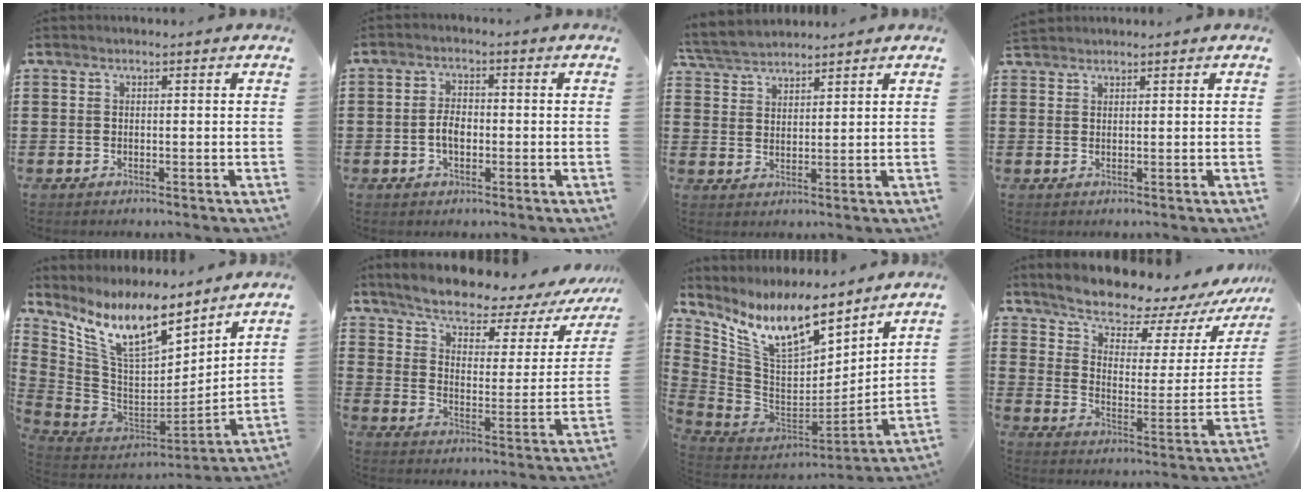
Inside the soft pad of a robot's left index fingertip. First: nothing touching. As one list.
[{"total": 3.1, "force": [-0.6, 1.8, 2.5], "torque": [-0.055, 0.002, -0.015]}, {"total": 4.1, "force": [3.9, 0.9, 0.9], "torque": [-0.032, -0.008, 0.072]}, {"total": 1.3, "force": [1.3, 0.2, 0.1], "torque": [-0.006, 0.000, 0.026]}, {"total": 13.0, "force": [8.9, 3.8, 8.6], "torque": [-0.188, -0.055, 0.159]}, {"total": 5.8, "force": [5.0, 1.1, 2.7], "torque": [-0.071, -0.041, 0.078]}, {"total": 13.3, "force": [9.2, 4.3, 8.5], "torque": [-0.195, -0.059, 0.163]}, {"total": 8.0, "force": [7.4, 1.8, 2.3], "torque": [-0.069, -0.060, 0.125]}]